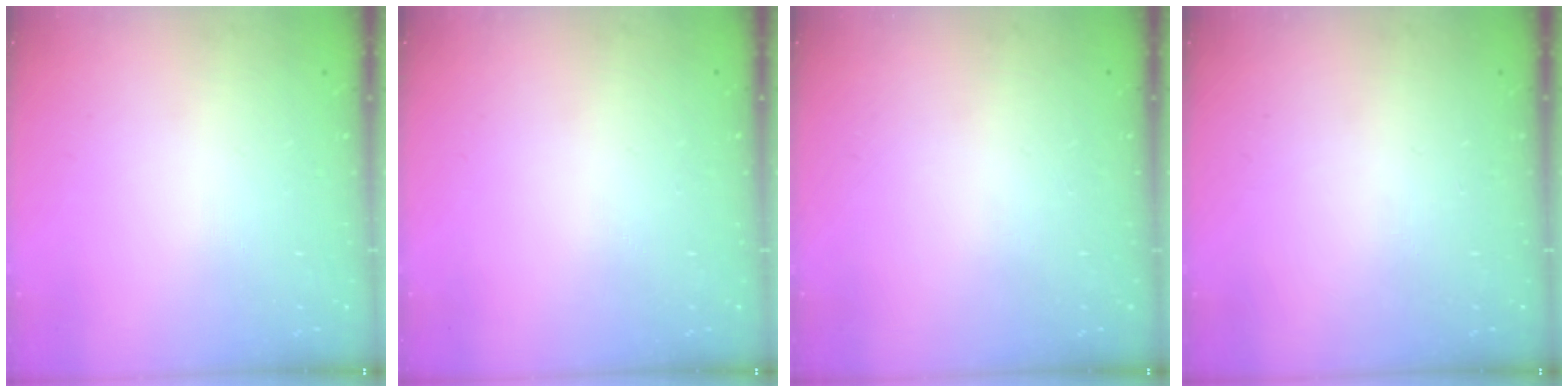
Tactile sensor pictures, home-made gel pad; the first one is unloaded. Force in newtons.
{"total": 0.0}
{"total": 0.0}
{"total": 0.0}